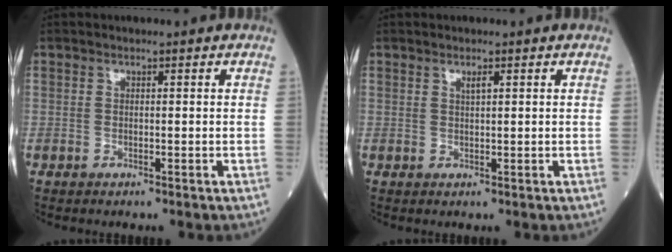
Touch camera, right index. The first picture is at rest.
{"total": 1.0, "force": [0.6, 0.1, 0.8], "torque": [-0.016, -0.002, 0.010]}